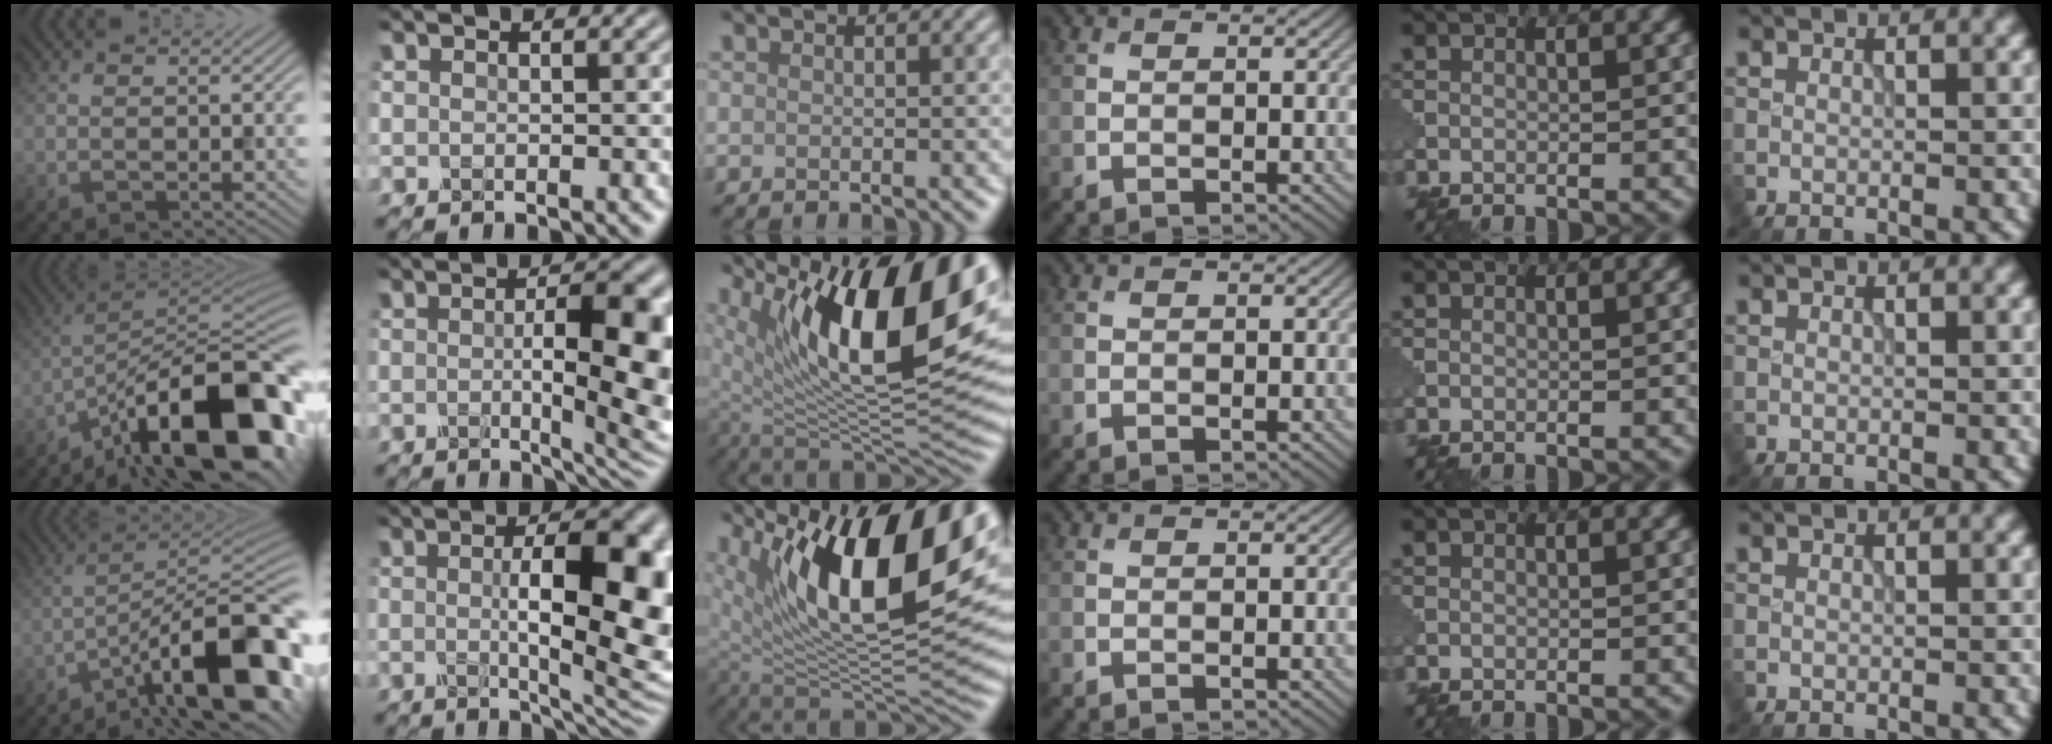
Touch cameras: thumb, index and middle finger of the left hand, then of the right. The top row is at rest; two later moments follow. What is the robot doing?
{"motion": "shake", "object": "medicine bottle"}